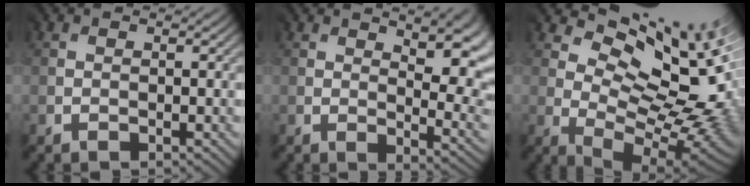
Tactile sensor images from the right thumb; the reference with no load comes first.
{"total": 8.1, "force": [2.3, 2.8, 7.2], "torque": [-0.087, 0.016, 0.038]}
{"total": 13.8, "force": [5.4, 6.7, 10.8], "torque": [-0.164, 0.009, 0.107]}